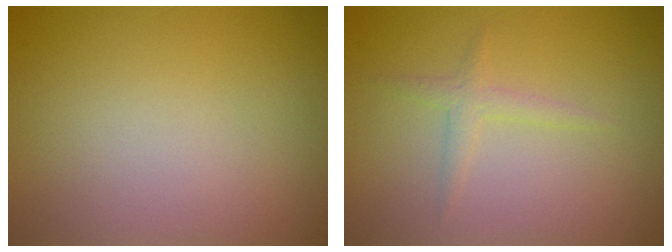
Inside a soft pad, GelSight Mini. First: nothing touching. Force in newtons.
{"total": 0.7, "press": 0.6, "slide": 0.1}